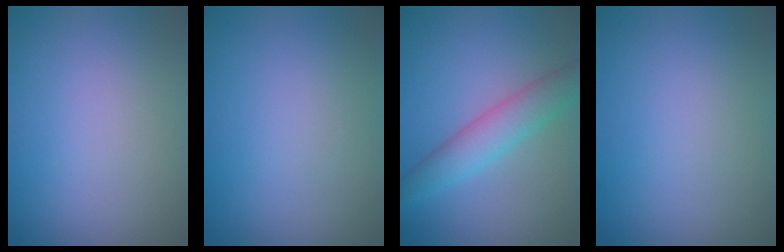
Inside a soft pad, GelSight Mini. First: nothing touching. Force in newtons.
{"total": 0.0}
{"total": 4.2, "press": 4.2, "slide": 0.1}
{"total": 0.0}